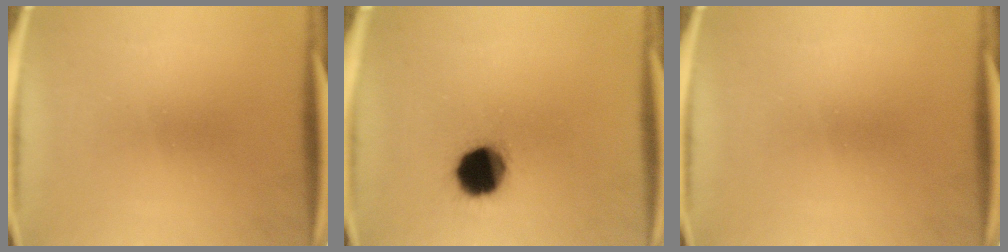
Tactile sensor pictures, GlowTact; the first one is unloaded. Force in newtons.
{"total": 12.9}
{"total": 0.0}